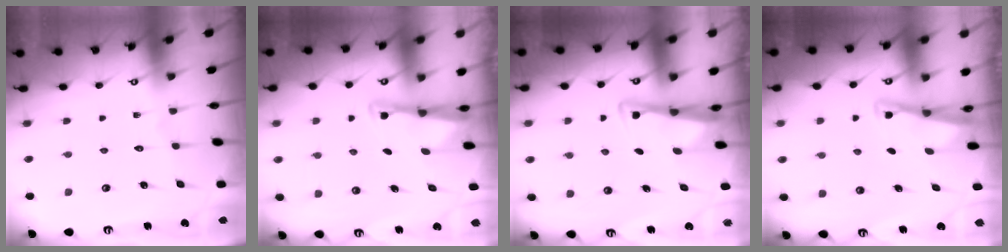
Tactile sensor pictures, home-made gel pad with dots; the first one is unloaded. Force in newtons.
{"total": 3.1, "press": 3.1, "slide": 0.3}
{"total": 3.4, "press": 3.4, "slide": 0.4}
{"total": 3.0, "press": 3.0, "slide": 0.3}